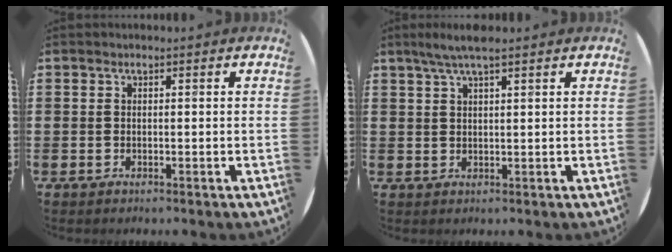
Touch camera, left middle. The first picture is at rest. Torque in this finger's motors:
{"motor_torque": [0.57, -0.43, 0.12, 0.02]}